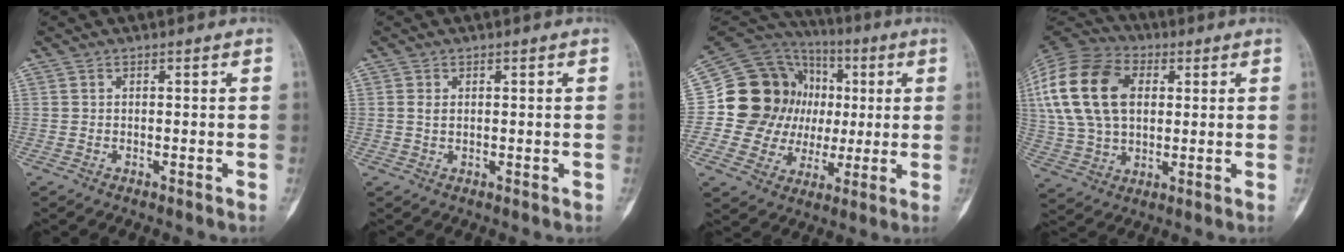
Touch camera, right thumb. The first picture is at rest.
{"total": 1.6, "force": [0.4, 1.1, 1.1], "torque": [-0.016, 0.000, 0.009]}
{"total": 21.4, "force": [1.6, 18.5, 10.7], "torque": [-0.139, 0.039, 0.042]}
{"total": 21.4, "force": [4.4, 14.1, 15.5], "torque": [-0.305, 0.010, 0.076]}